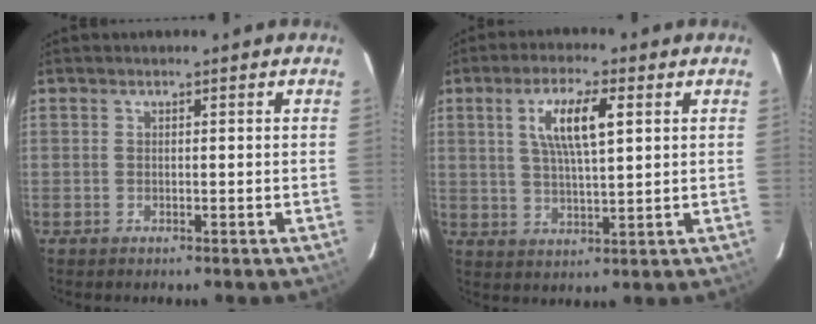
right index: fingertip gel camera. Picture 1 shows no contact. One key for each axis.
{"total": 8.5, "fx": 2.8, "fy": 2.1, "fz": 7.8, "tx": -0.144, "ty": 0.005, "tz": 0.053}